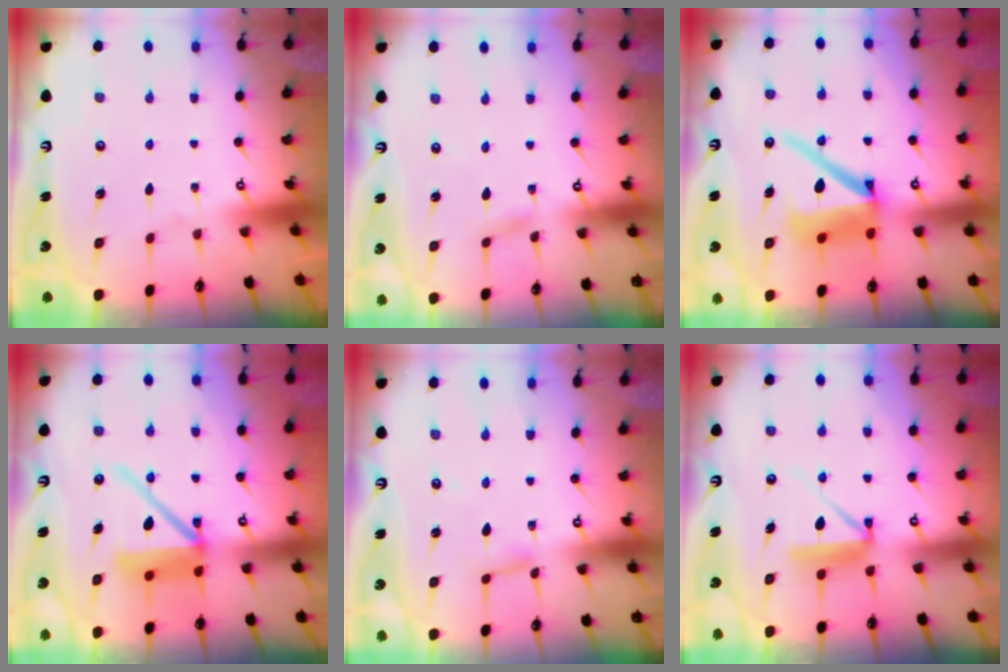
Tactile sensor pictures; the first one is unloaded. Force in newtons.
{"total": 1.5, "press": 1.5, "slide": 0.1}
{"total": 14.5, "press": 14.4, "slide": 1.6}
{"total": 13.1, "press": 13.0, "slide": 1.5}
{"total": 2.5, "press": 2.5, "slide": 0.2}
{"total": 8.7, "press": 8.6, "slide": 0.6}